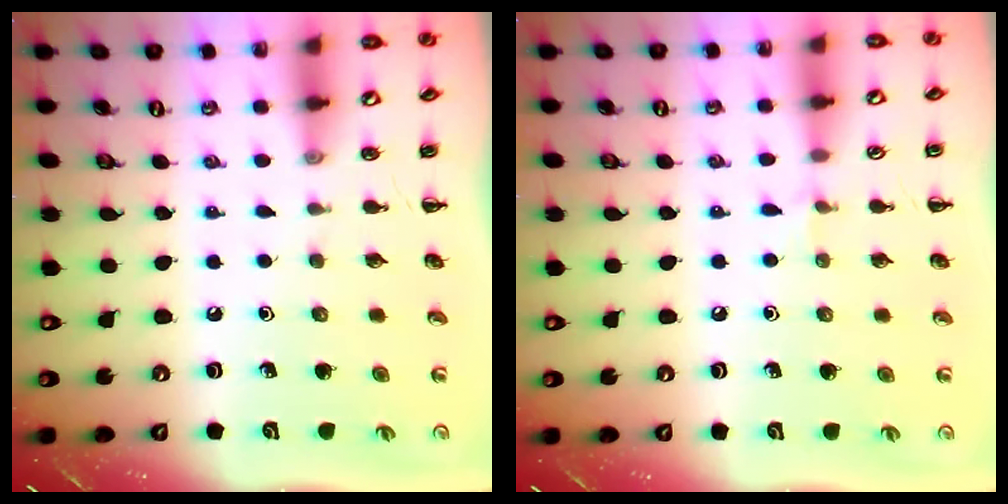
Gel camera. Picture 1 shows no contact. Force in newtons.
{"total": 4.2, "press": 4.0, "slide": 1.5}